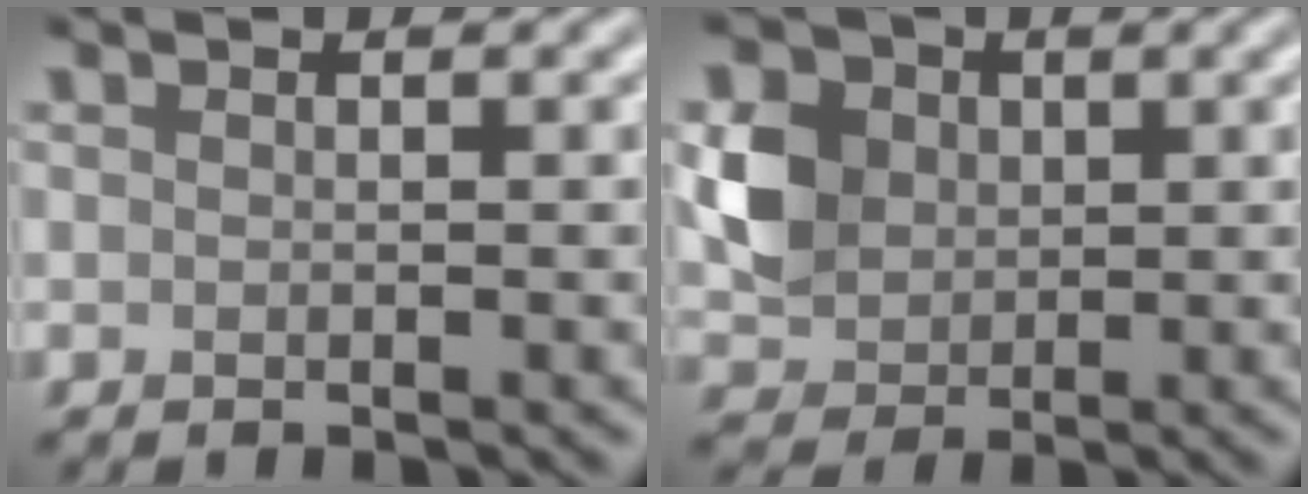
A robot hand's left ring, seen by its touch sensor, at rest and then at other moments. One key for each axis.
{"total": 4.3, "fx": 0.7, "fy": 3.7, "fz": 2.1, "tx": -0.042, "ty": 0.003, "tz": 0.014}